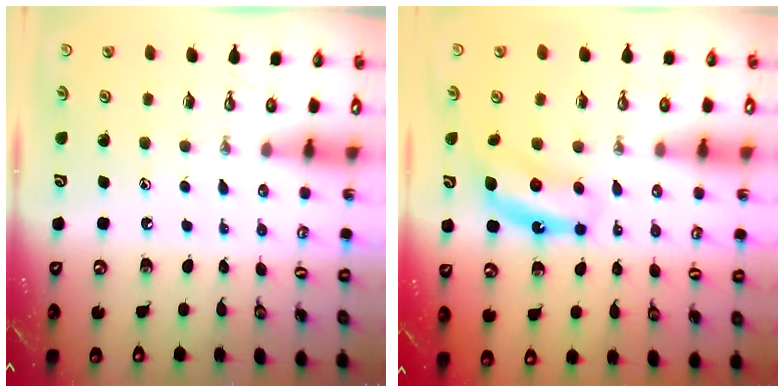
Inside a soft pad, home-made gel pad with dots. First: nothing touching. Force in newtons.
{"total": 7.4, "press": 7.4, "slide": 0.4}